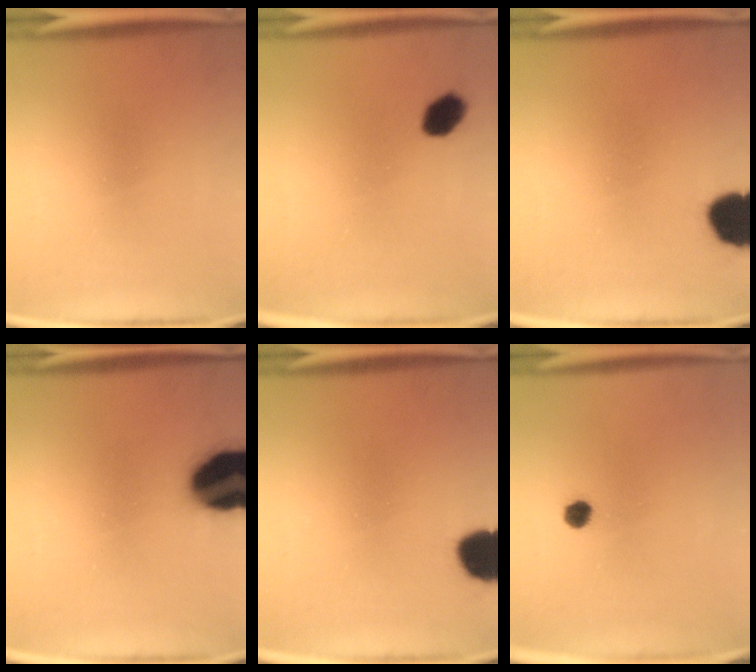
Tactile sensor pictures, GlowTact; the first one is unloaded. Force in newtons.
{"total": 4.9}
{"total": 10.4}
{"total": 19.9}
{"total": 8.6}
{"total": 2.2}